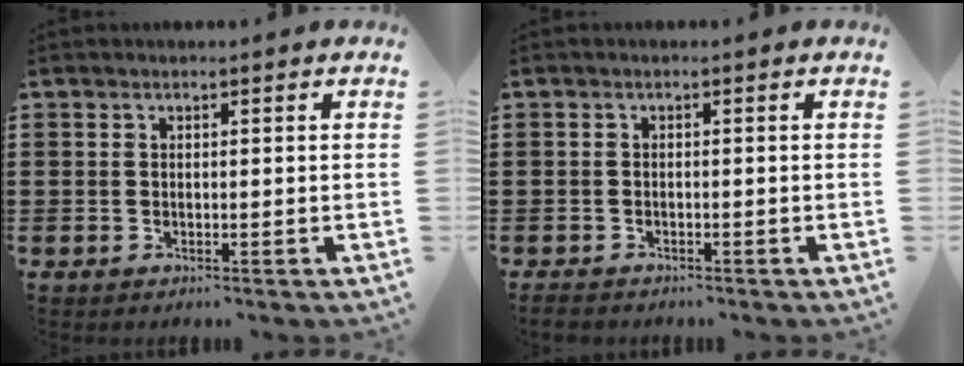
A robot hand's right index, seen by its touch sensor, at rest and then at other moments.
{"total": 1.5, "force": [-1.5, 0.3, 0.2], "torque": [-0.009, -0.002, -0.030]}